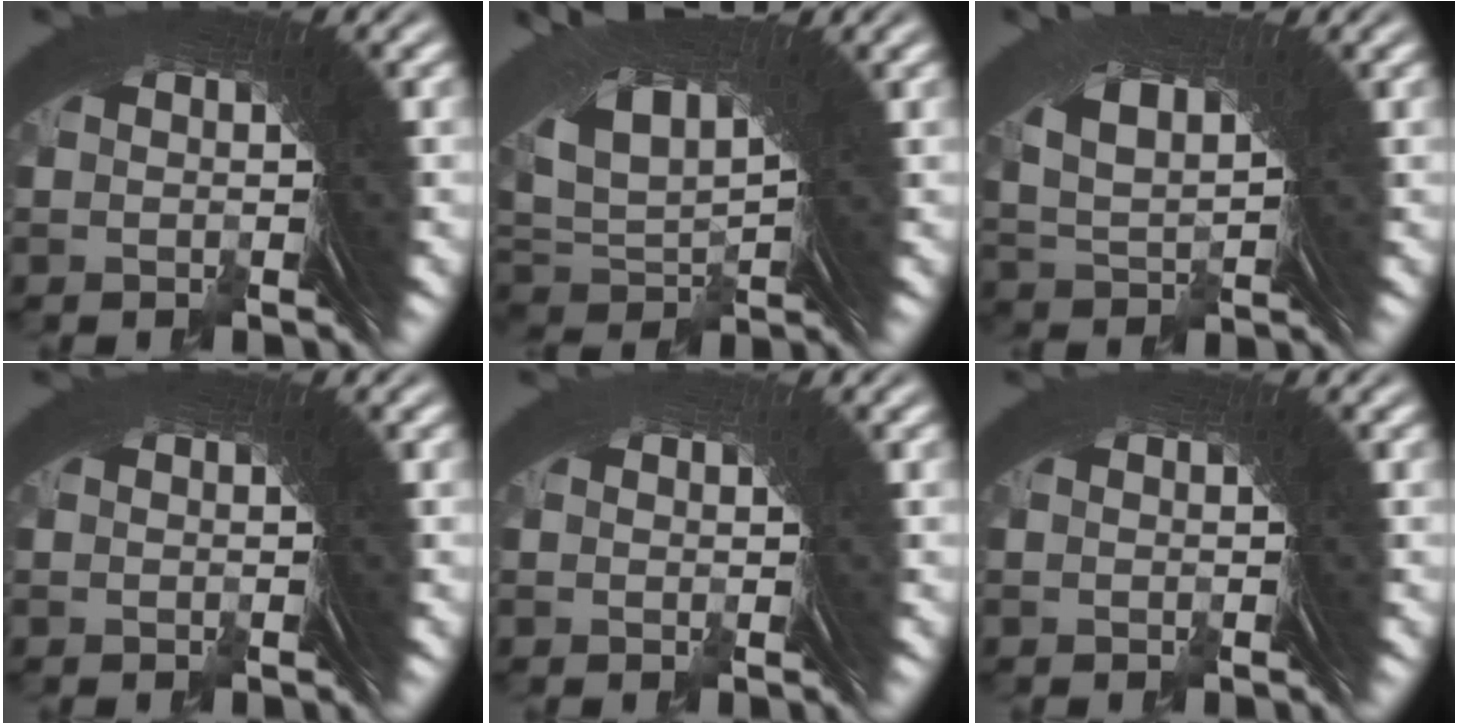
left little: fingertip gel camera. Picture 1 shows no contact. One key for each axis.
{"total": 8.2, "fx": 3.8, "fy": 4.5, "fz": 5.6, "tx": -0.142, "ty": -0.018, "tz": 0.079}
{"total": 7.3, "fx": 3.7, "fy": 4.3, "fz": 4.6, "tx": -0.105, "ty": -0.001, "tz": 0.065}
{"total": 0.0}
{"total": 1.0, "fx": -0.2, "fy": -0.4, "fz": -0.9, "tx": 0.018, "ty": 0.003, "tz": -0.003}
{"total": 0.0}